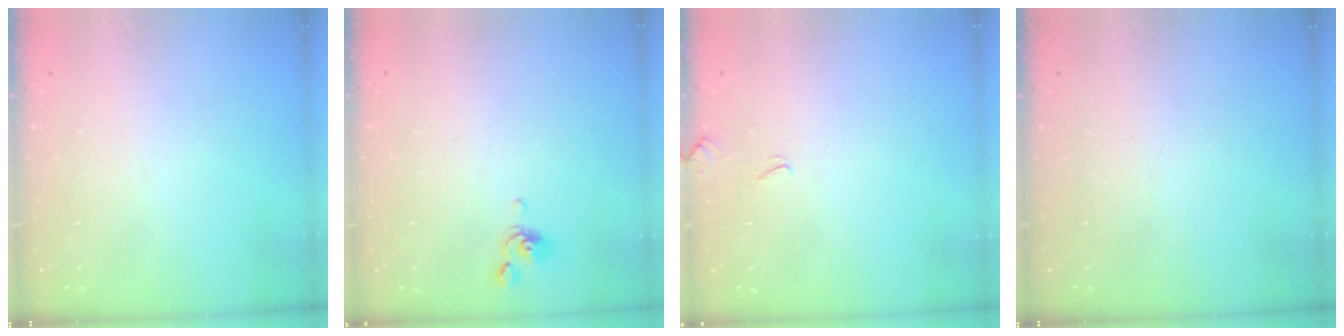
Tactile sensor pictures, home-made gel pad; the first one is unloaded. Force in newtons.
{"total": 2.3, "press": 2.3, "slide": 0.6}
{"total": 3.6, "press": 3.5, "slide": 0.4}
{"total": 0.0}